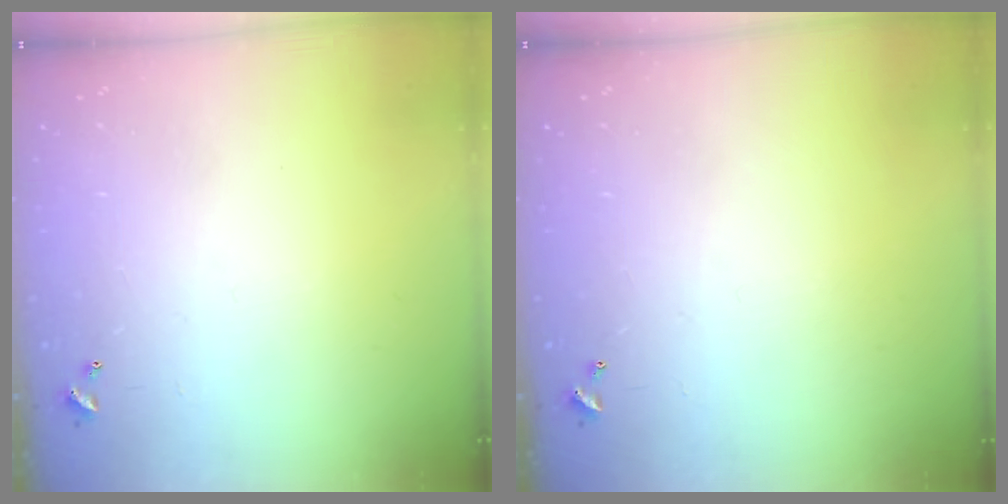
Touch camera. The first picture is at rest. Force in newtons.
{"total": 0.0}